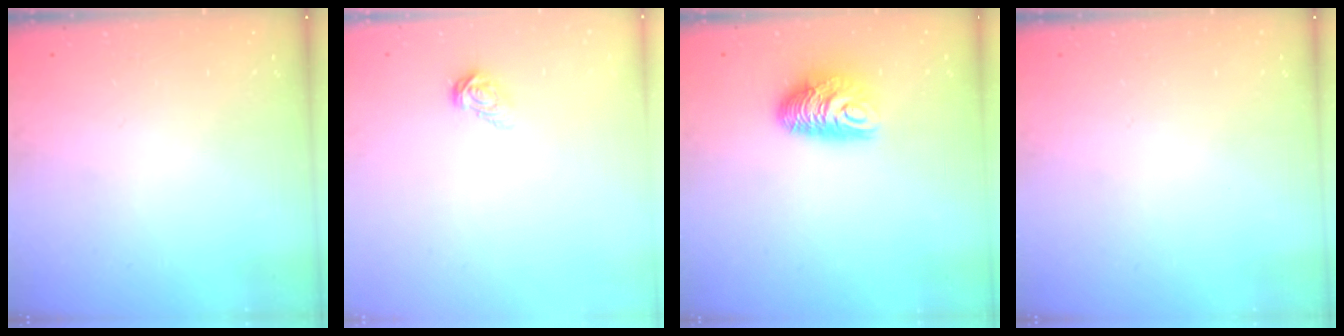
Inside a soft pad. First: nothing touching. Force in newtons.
{"total": 4.7, "press": 4.7, "slide": 0.4}
{"total": 10.0, "press": 10.0, "slide": 0.5}
{"total": 0.0}